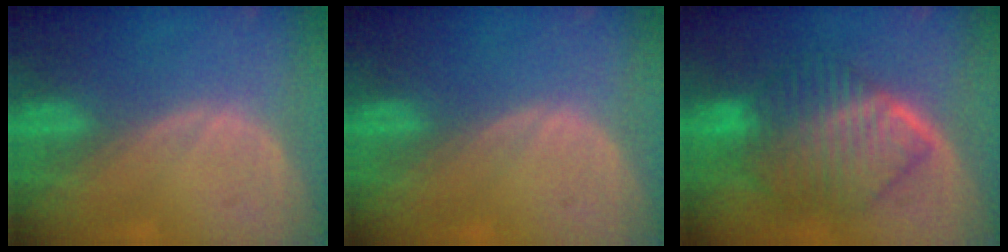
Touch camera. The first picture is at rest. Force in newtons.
{"total": 0.0}
{"total": 10.5, "press": 10.5, "slide": 0.9}